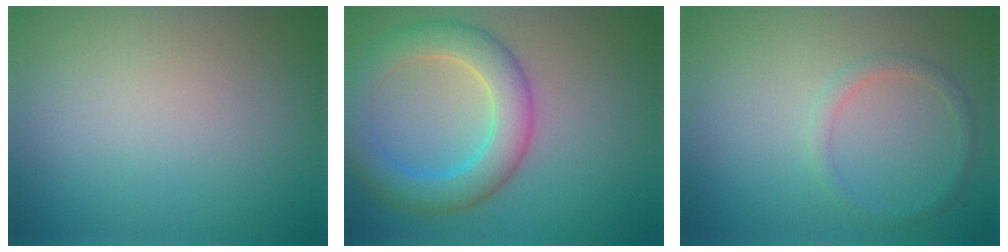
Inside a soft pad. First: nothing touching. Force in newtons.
{"total": 5.9, "press": 5.9, "slide": 0.2}
{"total": 1.3, "press": 1.3, "slide": 0.1}